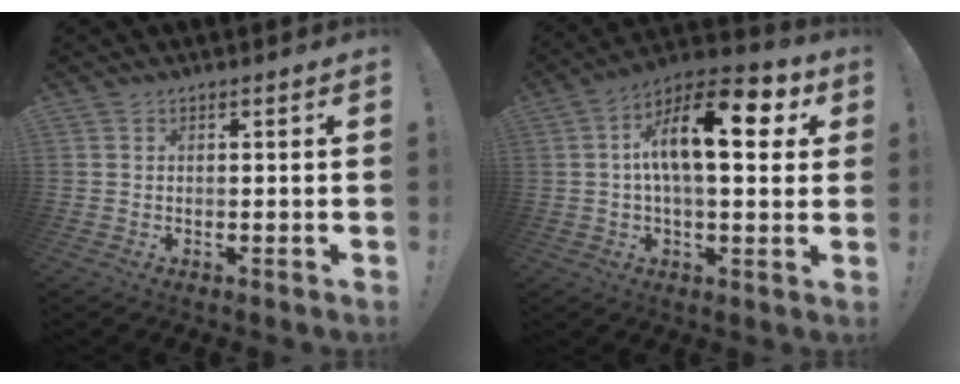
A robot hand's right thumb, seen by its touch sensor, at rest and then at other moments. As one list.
[{"total": 18.4, "force": [4.3, 7.8, 16.1], "torque": [-0.247, -0.006, 0.059]}]